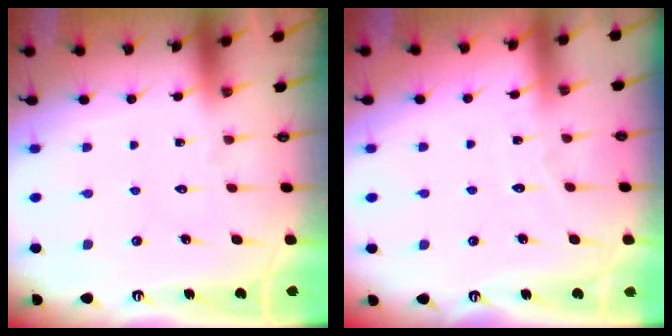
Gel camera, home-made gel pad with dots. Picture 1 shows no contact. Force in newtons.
{"total": 3.2, "press": 3.2, "slide": 0.4}